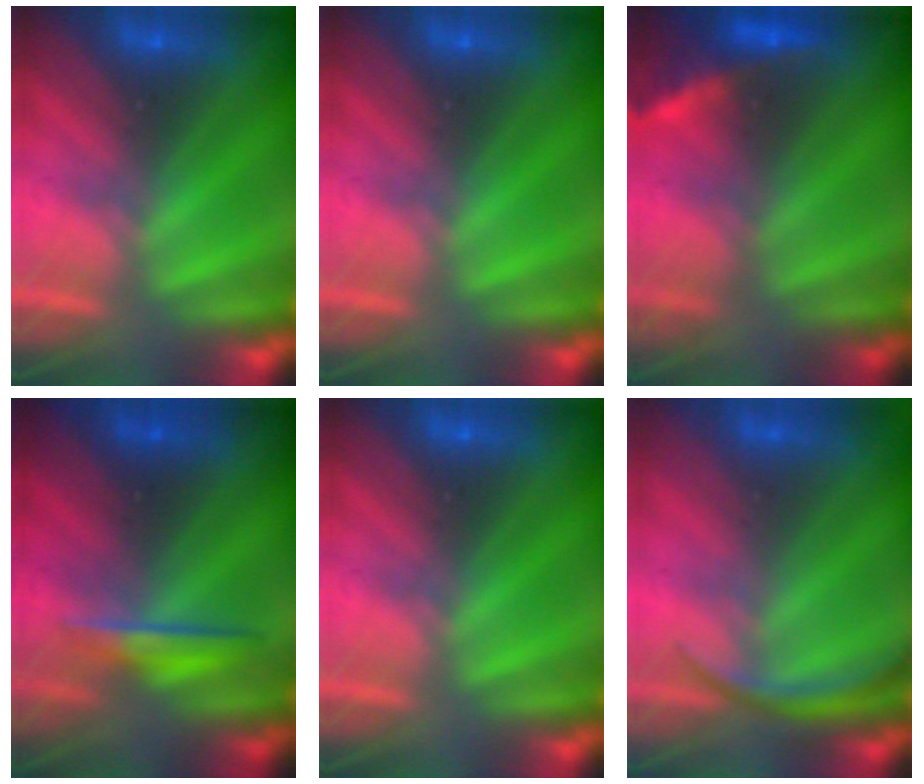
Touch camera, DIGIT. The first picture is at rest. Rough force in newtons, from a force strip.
{"total": 0.0}
{"total": 2.3}
{"total": 1.7}
{"total": 0.0}
{"total": 2.9}